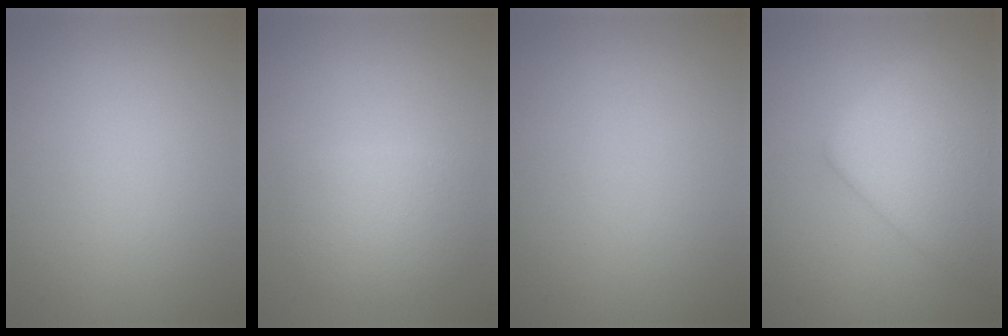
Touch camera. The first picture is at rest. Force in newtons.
{"total": 3.3, "press": 3.3, "slide": 0.2}
{"total": 0.0}
{"total": 6.8, "press": 6.8, "slide": 0.3}